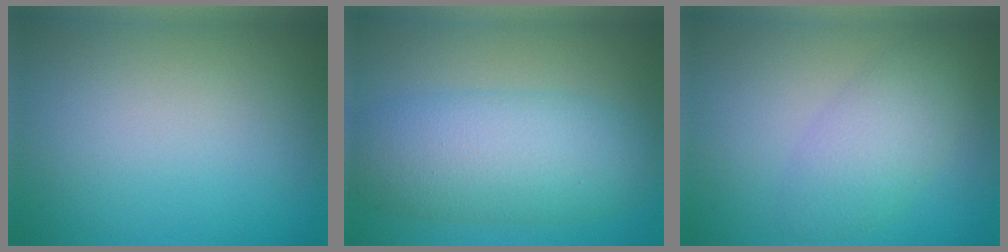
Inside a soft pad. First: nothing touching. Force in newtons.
{"total": 7.4, "press": 7.4, "slide": 0.2}
{"total": 4.1, "press": 4.1, "slide": 0.3}